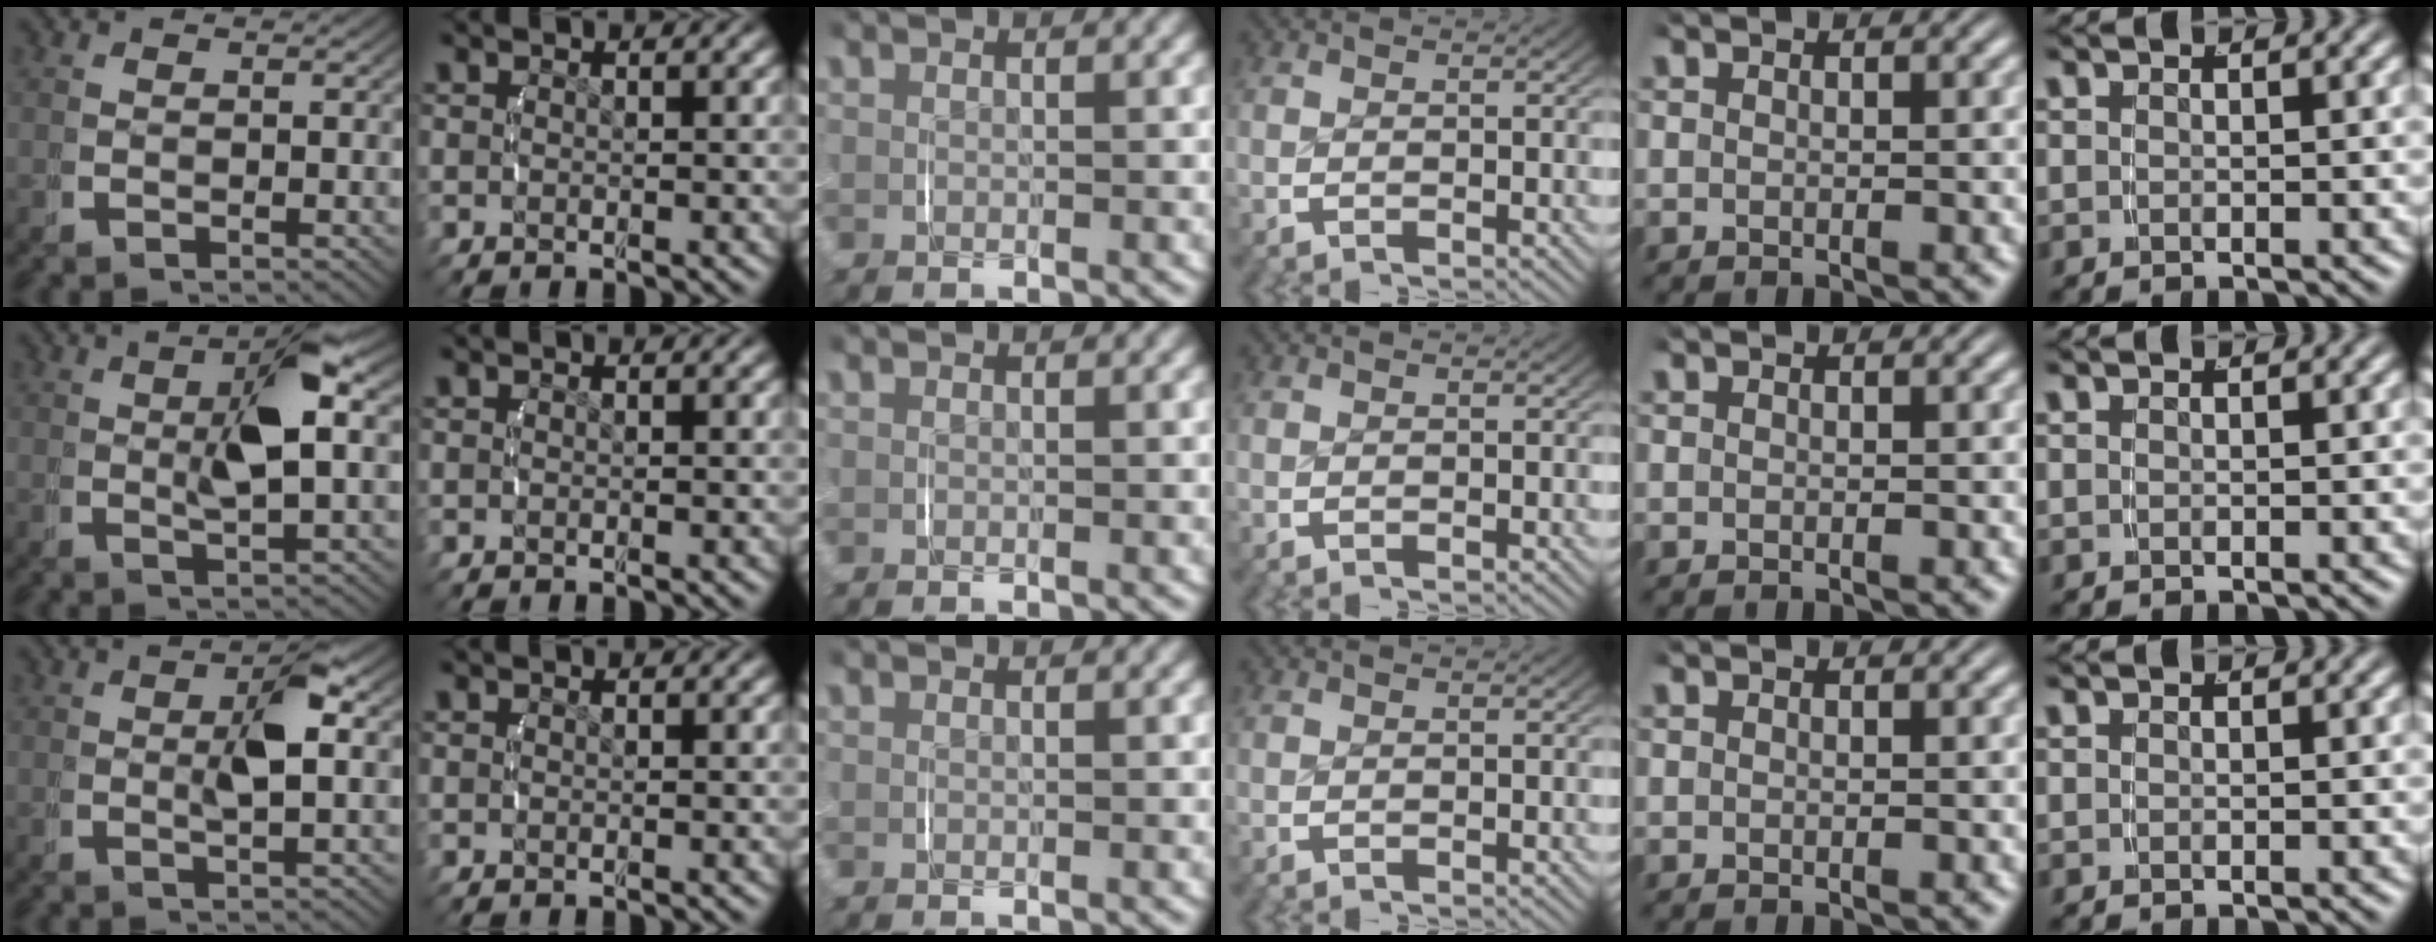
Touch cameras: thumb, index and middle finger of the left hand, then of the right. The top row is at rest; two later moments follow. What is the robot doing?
{"motion": "lift_and_place", "object": "jar lid"}